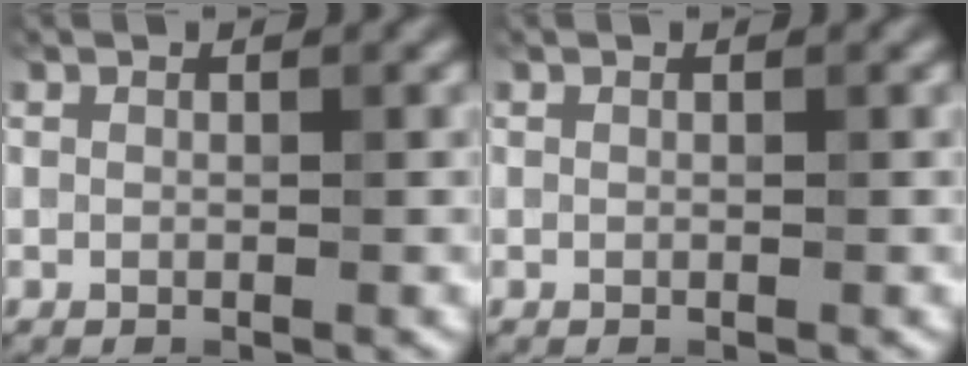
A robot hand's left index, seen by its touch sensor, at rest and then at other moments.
{"total": 0.0}